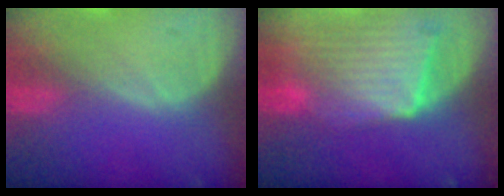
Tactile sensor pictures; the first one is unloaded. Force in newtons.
{"total": 10.3, "press": 9.0, "slide": 4.8}